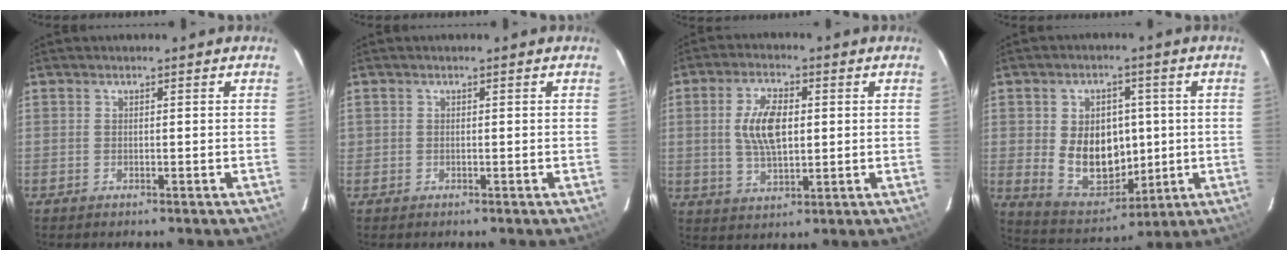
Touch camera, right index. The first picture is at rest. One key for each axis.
{"total": 0.6, "fx": -0.1, "fy": 0.5, "fz": -0.1, "tx": 0.003, "ty": -0.001, "tz": -0.003}
{"total": 8.9, "fx": 1.0, "fy": 4.3, "fz": 7.7, "tx": -0.148, "ty": 0.006, "tz": 0.023}
{"total": 13.3, "fx": 0.0, "fy": 10.1, "fz": 8.8, "tx": -0.176, "ty": -0.002, "tz": 0.027}